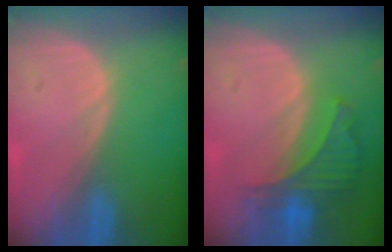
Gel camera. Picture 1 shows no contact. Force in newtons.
{"total": 6.4, "press": 5.9, "slide": 2.3}